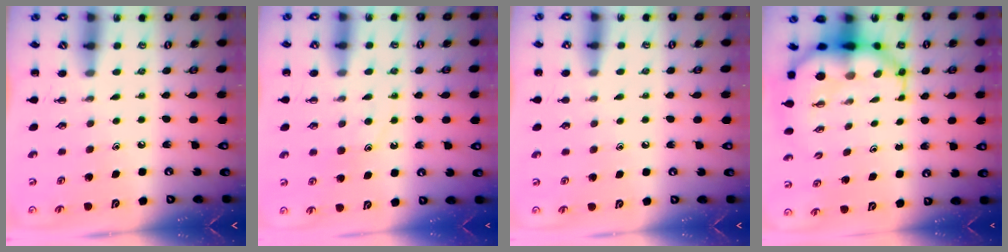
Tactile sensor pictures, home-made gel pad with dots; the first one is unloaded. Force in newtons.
{"total": 11.3, "press": 11.2, "slide": 1.0}
{"total": 3.1, "press": 3.0, "slide": 1.0}
{"total": 9.4, "press": 9.0, "slide": 2.6}